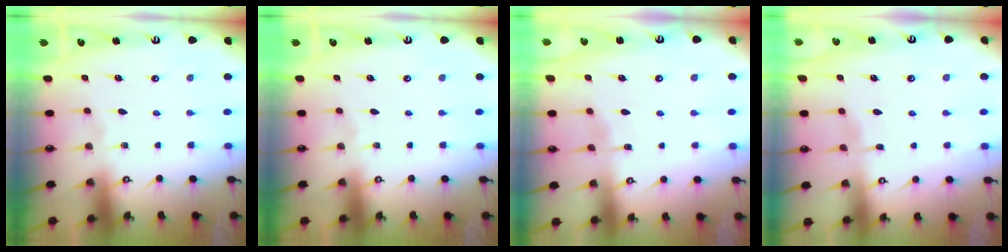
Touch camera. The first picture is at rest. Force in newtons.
{"total": 0.0}
{"total": 4.0, "press": 3.9, "slide": 0.5}
{"total": 4.0, "press": 3.9, "slide": 0.5}